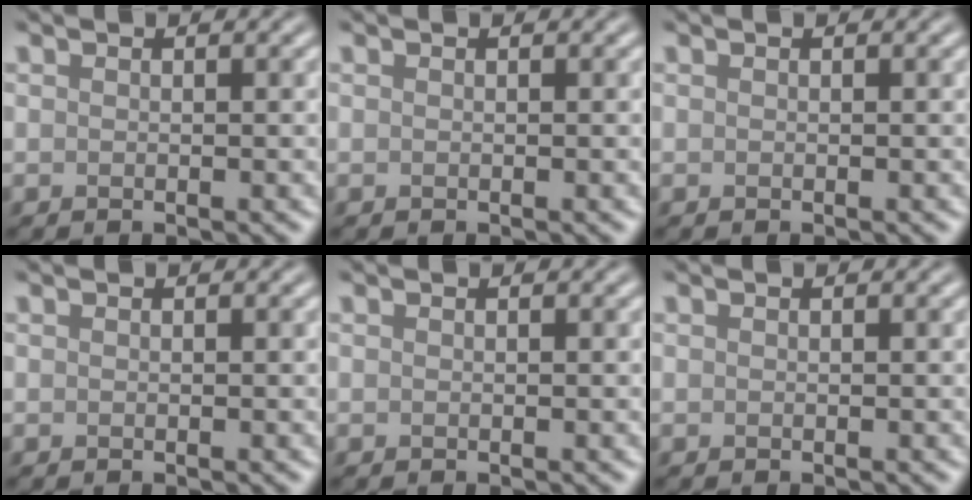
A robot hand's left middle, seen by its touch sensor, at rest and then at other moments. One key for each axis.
{"total": 0.0}
{"total": 0.0}
{"total": 0.0}
{"total": 0.0}
{"total": 0.0}